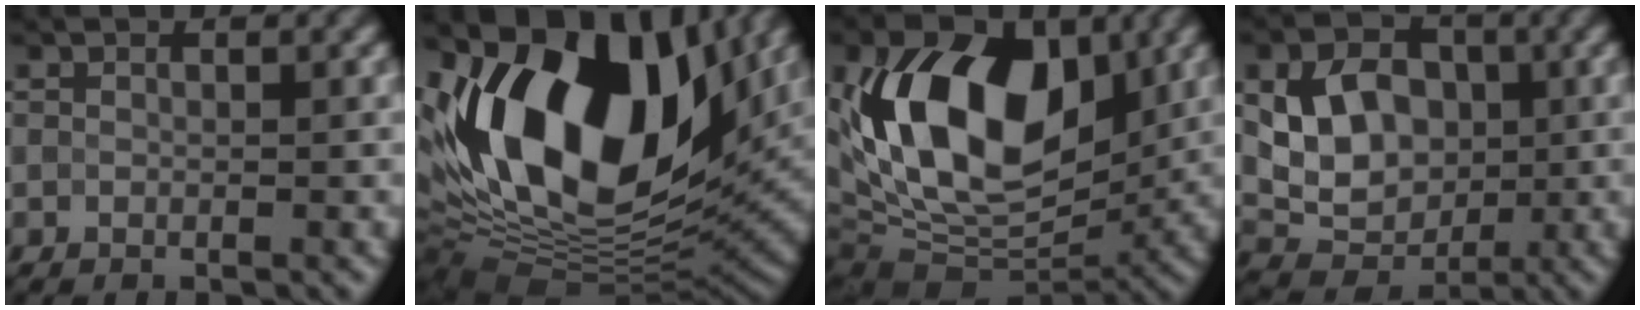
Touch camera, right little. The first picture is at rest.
{"total": 17.6, "force": [5.1, 10.3, 13.4], "torque": [-0.253, 0.012, 0.083]}
{"total": 14.9, "force": [2.4, 9.3, 11.5], "torque": [-0.196, 0.014, 0.032]}
{"total": 6.4, "force": [0.8, 5.0, 3.9], "torque": [-0.072, 0.001, 0.014]}